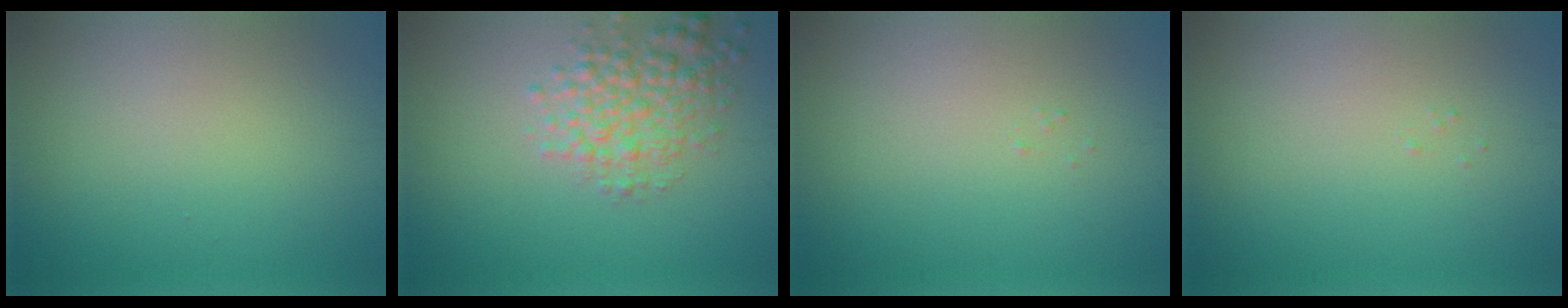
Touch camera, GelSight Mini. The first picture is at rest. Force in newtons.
{"total": 4.1, "press": 4.1, "slide": 0.1}
{"total": 0.0}
{"total": 0.0}